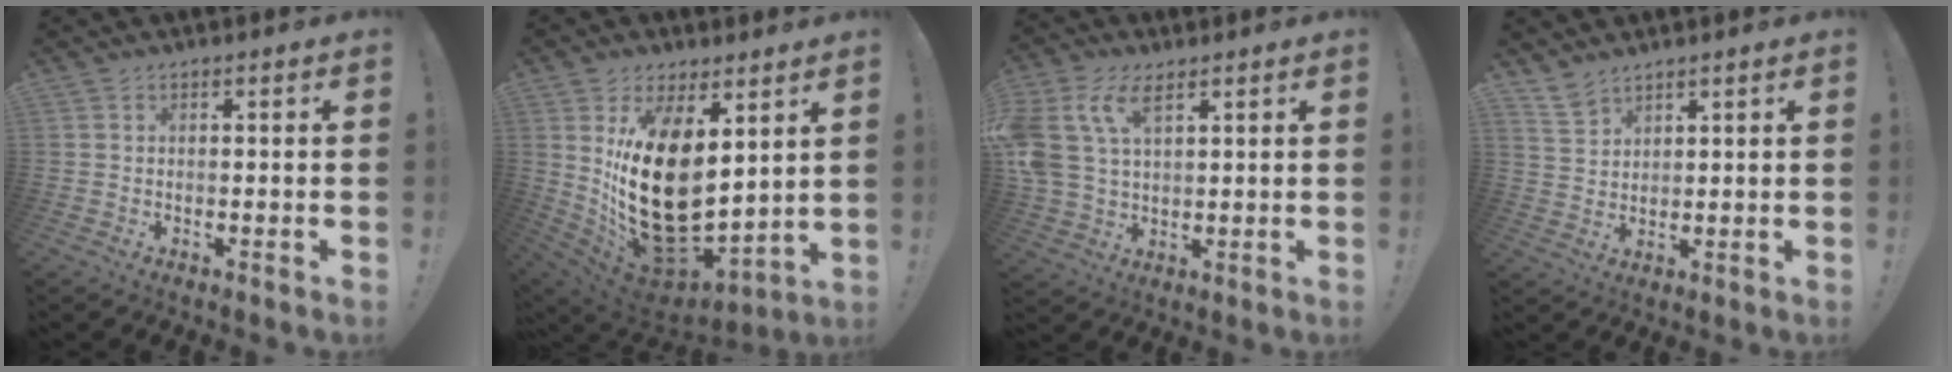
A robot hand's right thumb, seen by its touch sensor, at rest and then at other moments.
{"total": 23.9, "force": [3.9, 14.0, 19.0], "torque": [-0.366, -0.047, 0.084]}
{"total": 12.2, "force": [5.6, 7.1, 8.2], "torque": [-0.188, -0.011, 0.108]}
{"total": 5.6, "force": [4.6, 2.6, 1.8], "torque": [-0.028, -0.029, 0.088]}